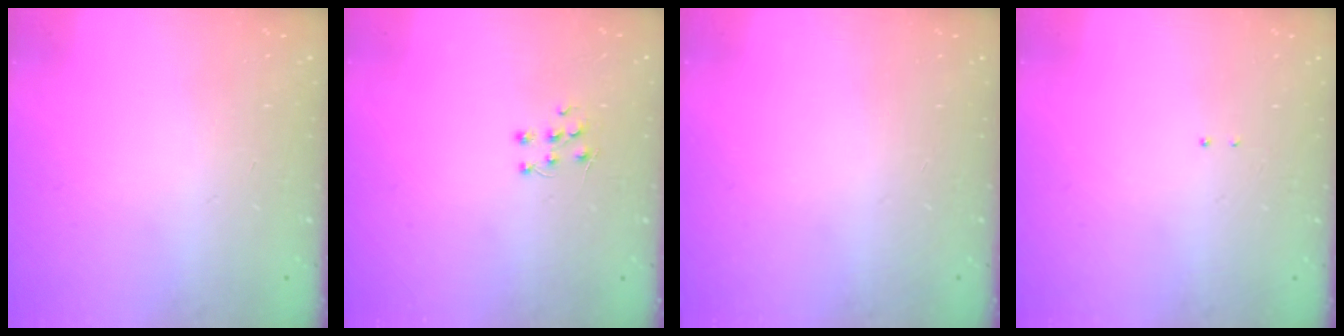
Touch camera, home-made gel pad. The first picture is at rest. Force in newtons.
{"total": 4.9, "press": 4.9, "slide": 0.4}
{"total": 0.0}
{"total": 1.3, "press": 1.2, "slide": 0.6}